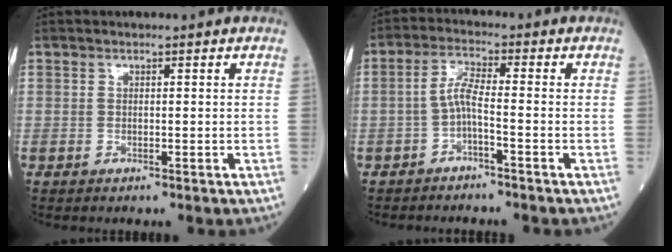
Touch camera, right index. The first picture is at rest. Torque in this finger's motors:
{"motor_torque": [0.27, -0.17, 0.03, 0.05]}